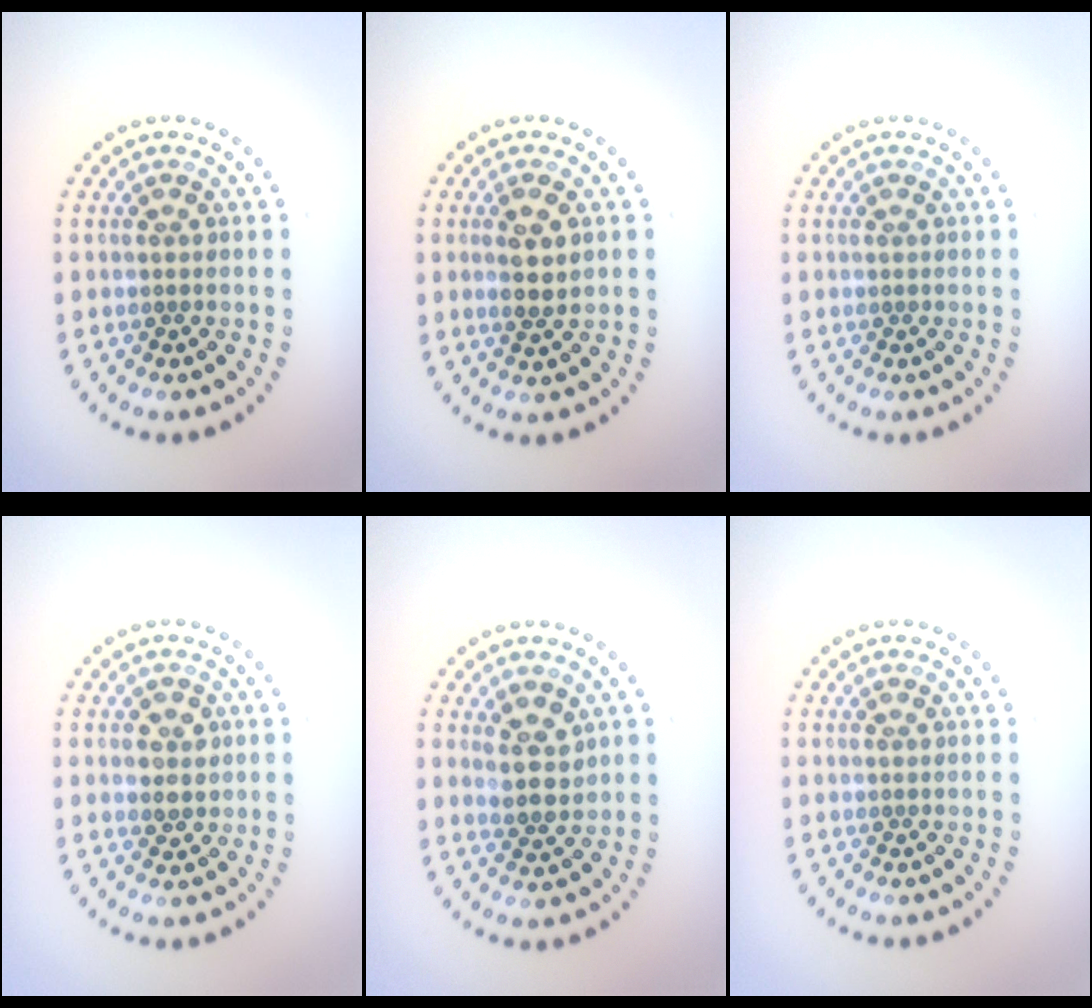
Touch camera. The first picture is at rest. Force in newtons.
{"total": 2.4, "press": 2.3, "slide": 0.7}
{"total": 0.0}
{"total": 2.1, "press": 2.0, "slide": 0.4}
{"total": 2.7, "press": 2.5, "slide": 0.9}
{"total": 0.0}